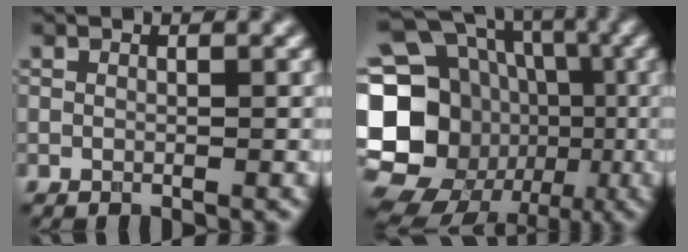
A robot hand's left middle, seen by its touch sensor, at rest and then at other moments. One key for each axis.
{"total": 23.1, "fx": -4.5, "fy": 20.8, "fz": 9.2, "tx": -0.190, "ty": 0.011, "tz": -0.118}